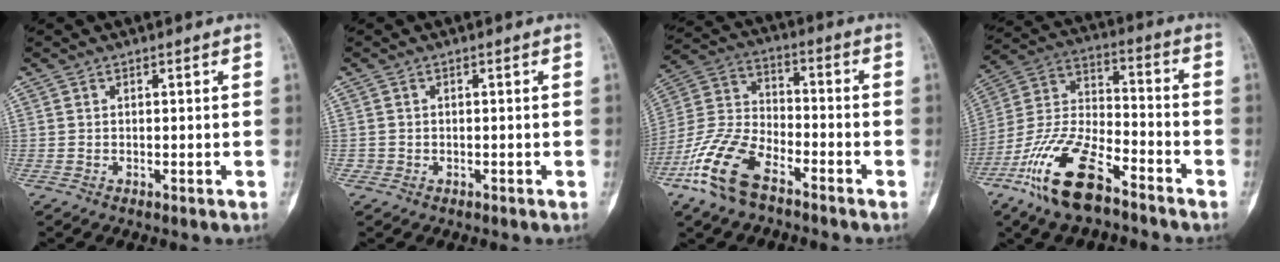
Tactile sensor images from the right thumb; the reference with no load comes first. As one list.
[{"total": 0.8, "force": [-0.3, 0.8, 0.0], "torque": [0.000, 0.005, -0.006]}, {"total": 14.3, "force": [-8.7, 6.8, 9.1], "torque": [-0.195, 0.040, -0.180]}, {"total": 17.3, "force": [-10.9, 6.5, 11.7], "torque": [-0.236, 0.059, -0.210]}]